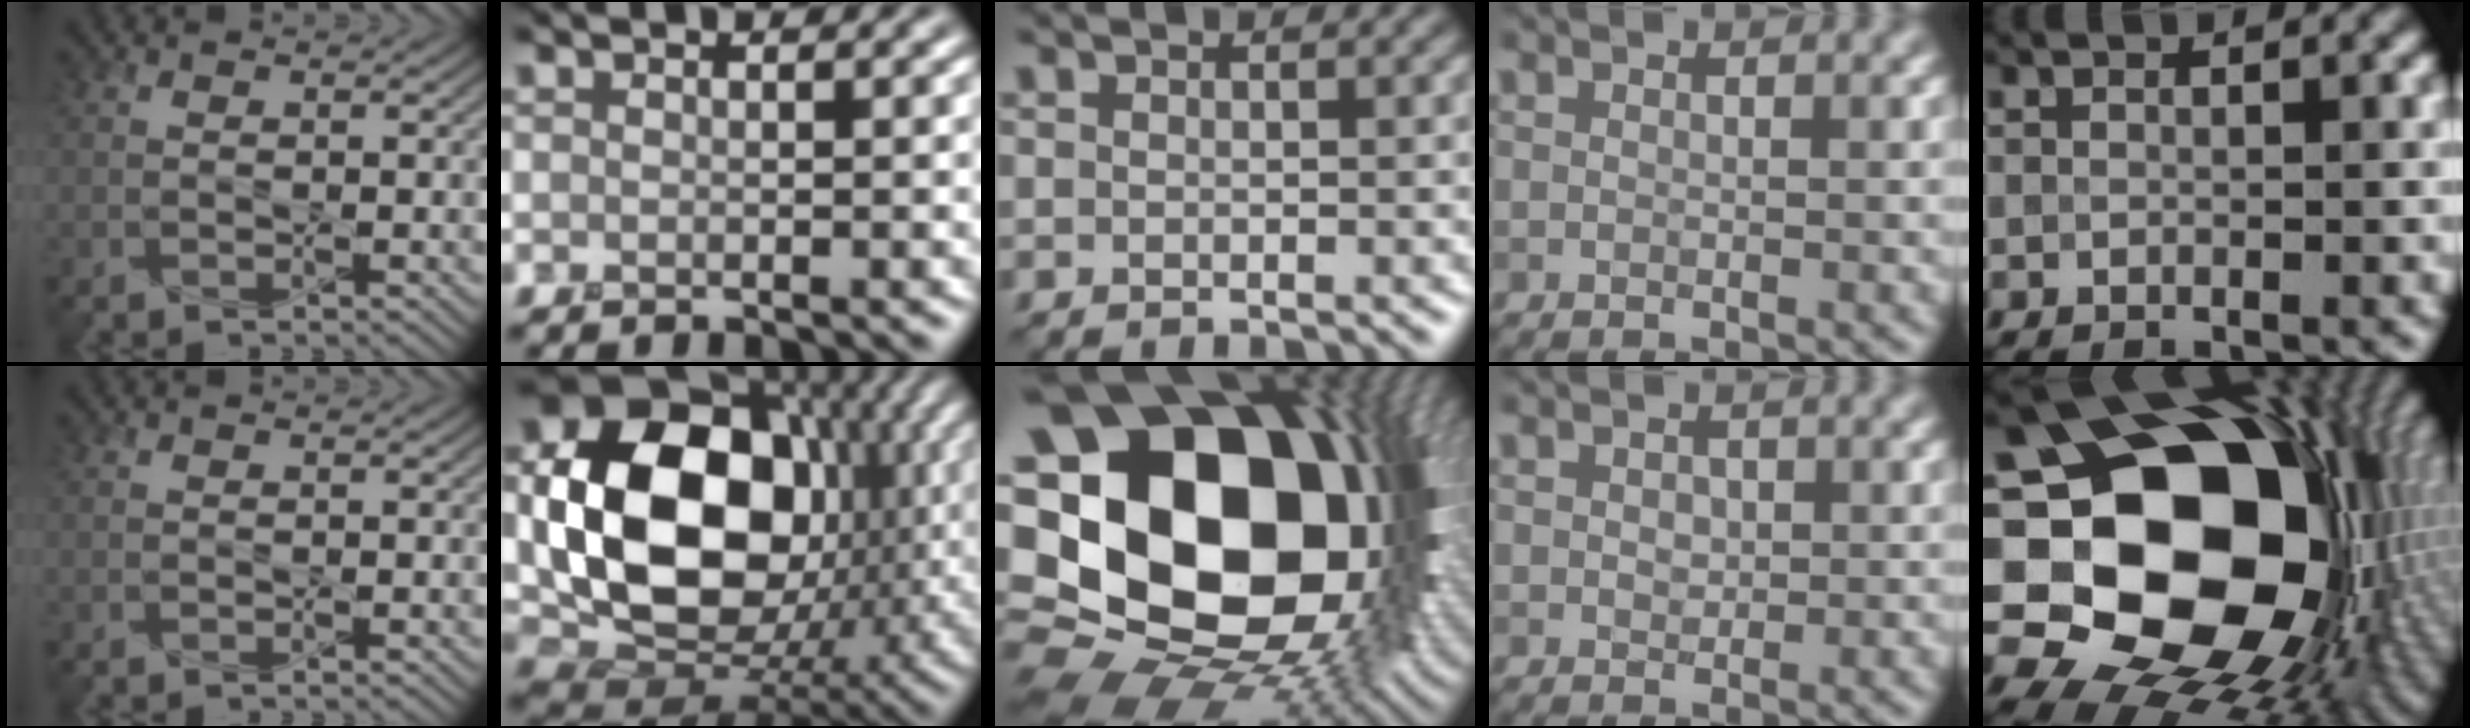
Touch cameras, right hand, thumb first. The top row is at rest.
{"index": {"total": 16.8, "force": [1.2, 12.7, 11.0], "torque": [-0.214, -0.019, 0.026]}, "middle": {"total": 24.6, "force": [1.9, 18.0, 16.5], "torque": [-0.319, -0.003, 0.015]}, "ring": {"total": 0.9, "force": [0.2, 0.7, 0.4], "torque": [-0.006, -0.001, 0.003]}, "little": {"total": 20.7, "force": [1.4, 16.0, 13.0], "torque": [-0.264, -0.020, 0.049]}}